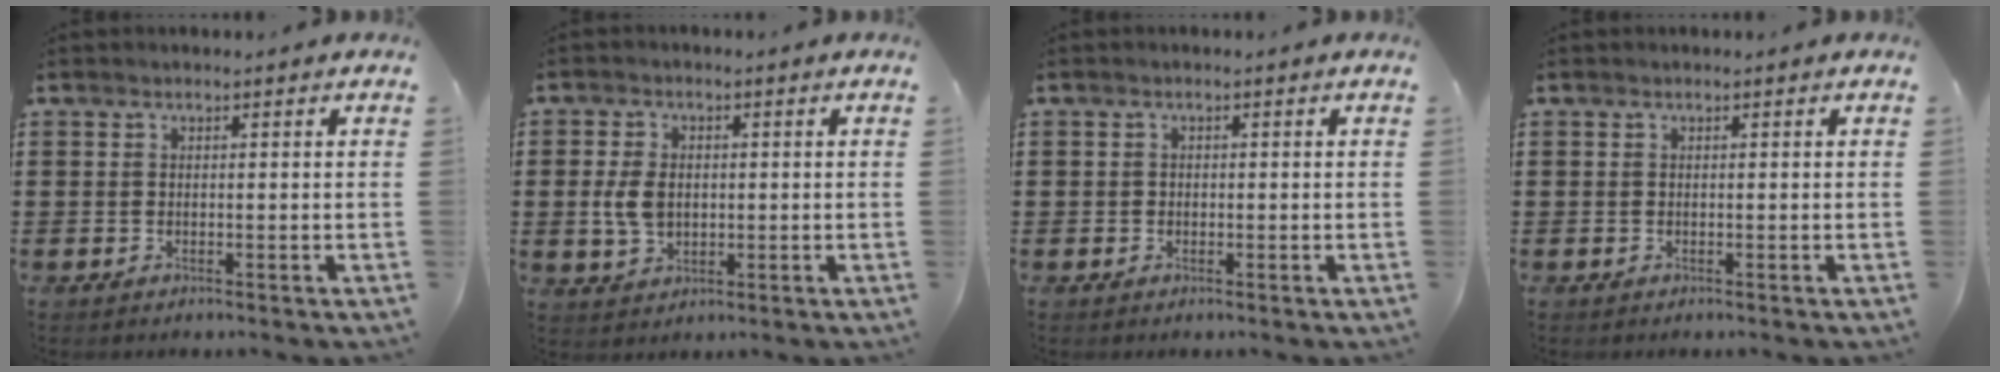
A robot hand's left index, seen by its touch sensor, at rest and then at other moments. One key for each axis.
{"total": 4.9, "fx": 0.1, "fy": 3.3, "fz": 3.6, "tx": -0.096, "ty": 0.003, "tz": -0.005}
{"total": 0.5, "fx": 0.0, "fy": 0.5, "fz": 0.2, "tx": -0.006, "ty": 0.004, "tz": -0.001}
{"total": 0.0}